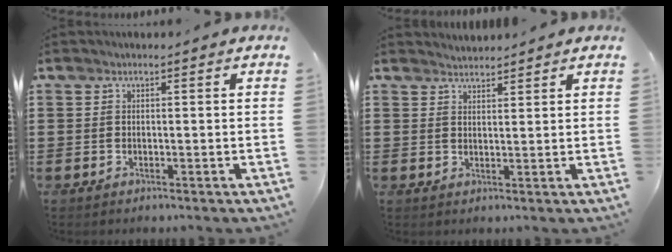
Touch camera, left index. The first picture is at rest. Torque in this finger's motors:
{"motor_torque": [0.02, 0.16, 0.01, 0.00]}